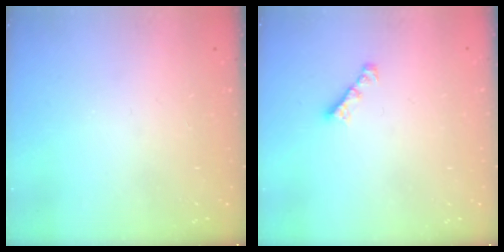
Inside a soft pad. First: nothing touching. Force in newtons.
{"total": 1.7, "press": 1.6, "slide": 0.5}